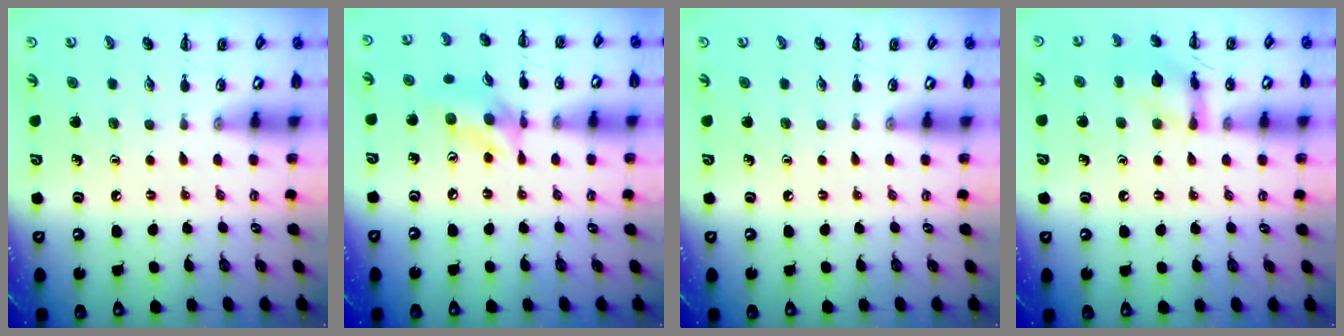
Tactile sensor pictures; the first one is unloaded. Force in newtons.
{"total": 10.7, "press": 10.6, "slide": 1.8}
{"total": 0.0}
{"total": 11.1, "press": 11.1, "slide": 0.7}